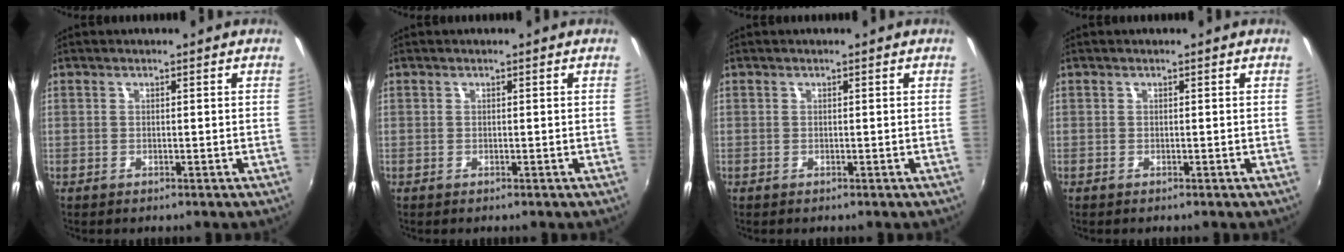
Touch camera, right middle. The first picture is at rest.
{"total": 0.0}
{"total": 0.0}
{"total": 0.0}